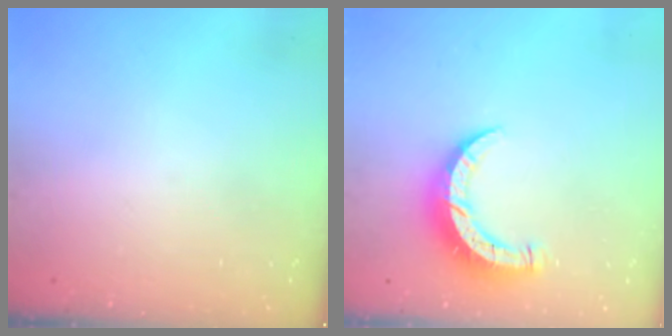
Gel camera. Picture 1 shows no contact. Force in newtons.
{"total": 8.3, "press": 8.3, "slide": 0.4}